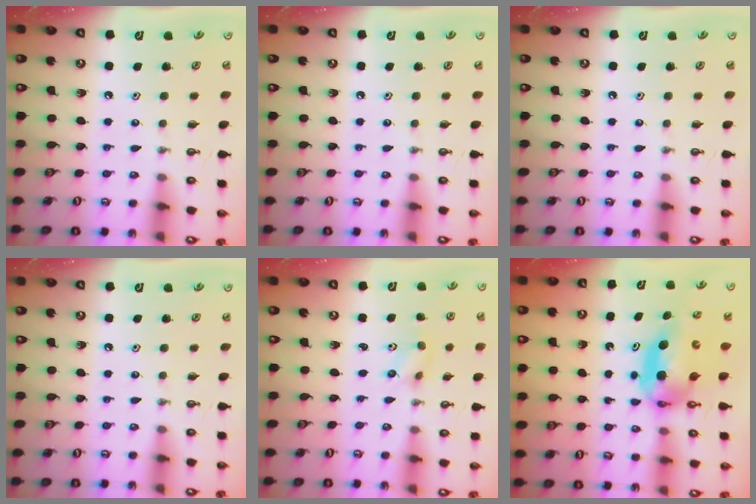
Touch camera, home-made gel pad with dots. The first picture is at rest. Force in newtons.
{"total": 0.0}
{"total": 0.0}
{"total": 0.0}
{"total": 2.5, "press": 2.2, "slide": 1.2}
{"total": 6.5, "press": 6.1, "slide": 2.3}